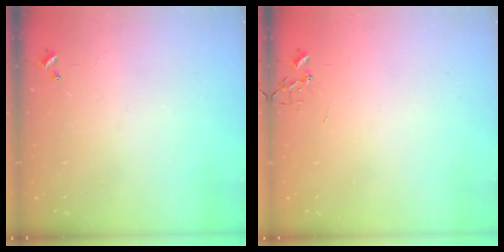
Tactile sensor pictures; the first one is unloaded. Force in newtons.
{"total": 0.0}